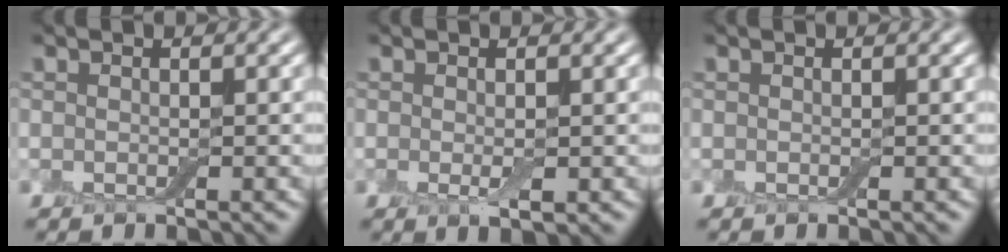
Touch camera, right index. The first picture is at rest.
{"total": 1.0, "force": [0.0, 0.3, 1.0], "torque": [-0.015, -0.005, 0.002]}
{"total": 0.0}